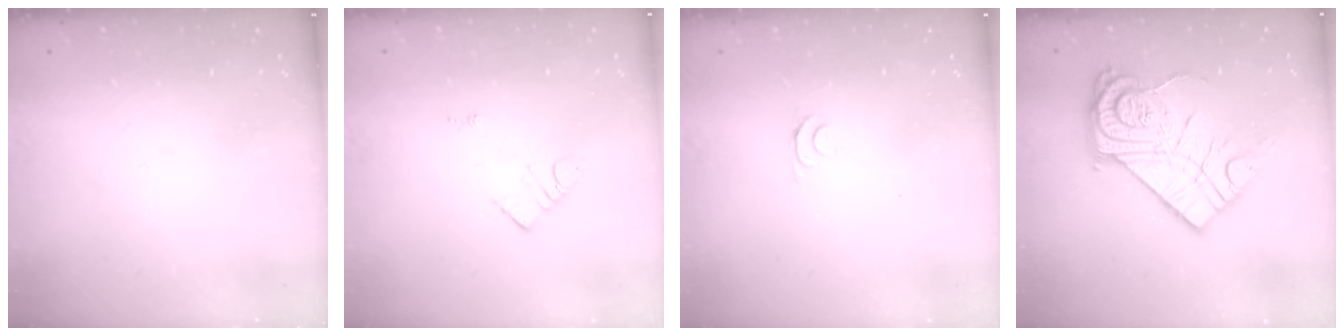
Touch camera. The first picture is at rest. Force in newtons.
{"total": 3.1, "press": 3.1, "slide": 0.2}
{"total": 4.6, "press": 4.5, "slide": 0.7}
{"total": 20.7, "press": 20.6, "slide": 1.9}